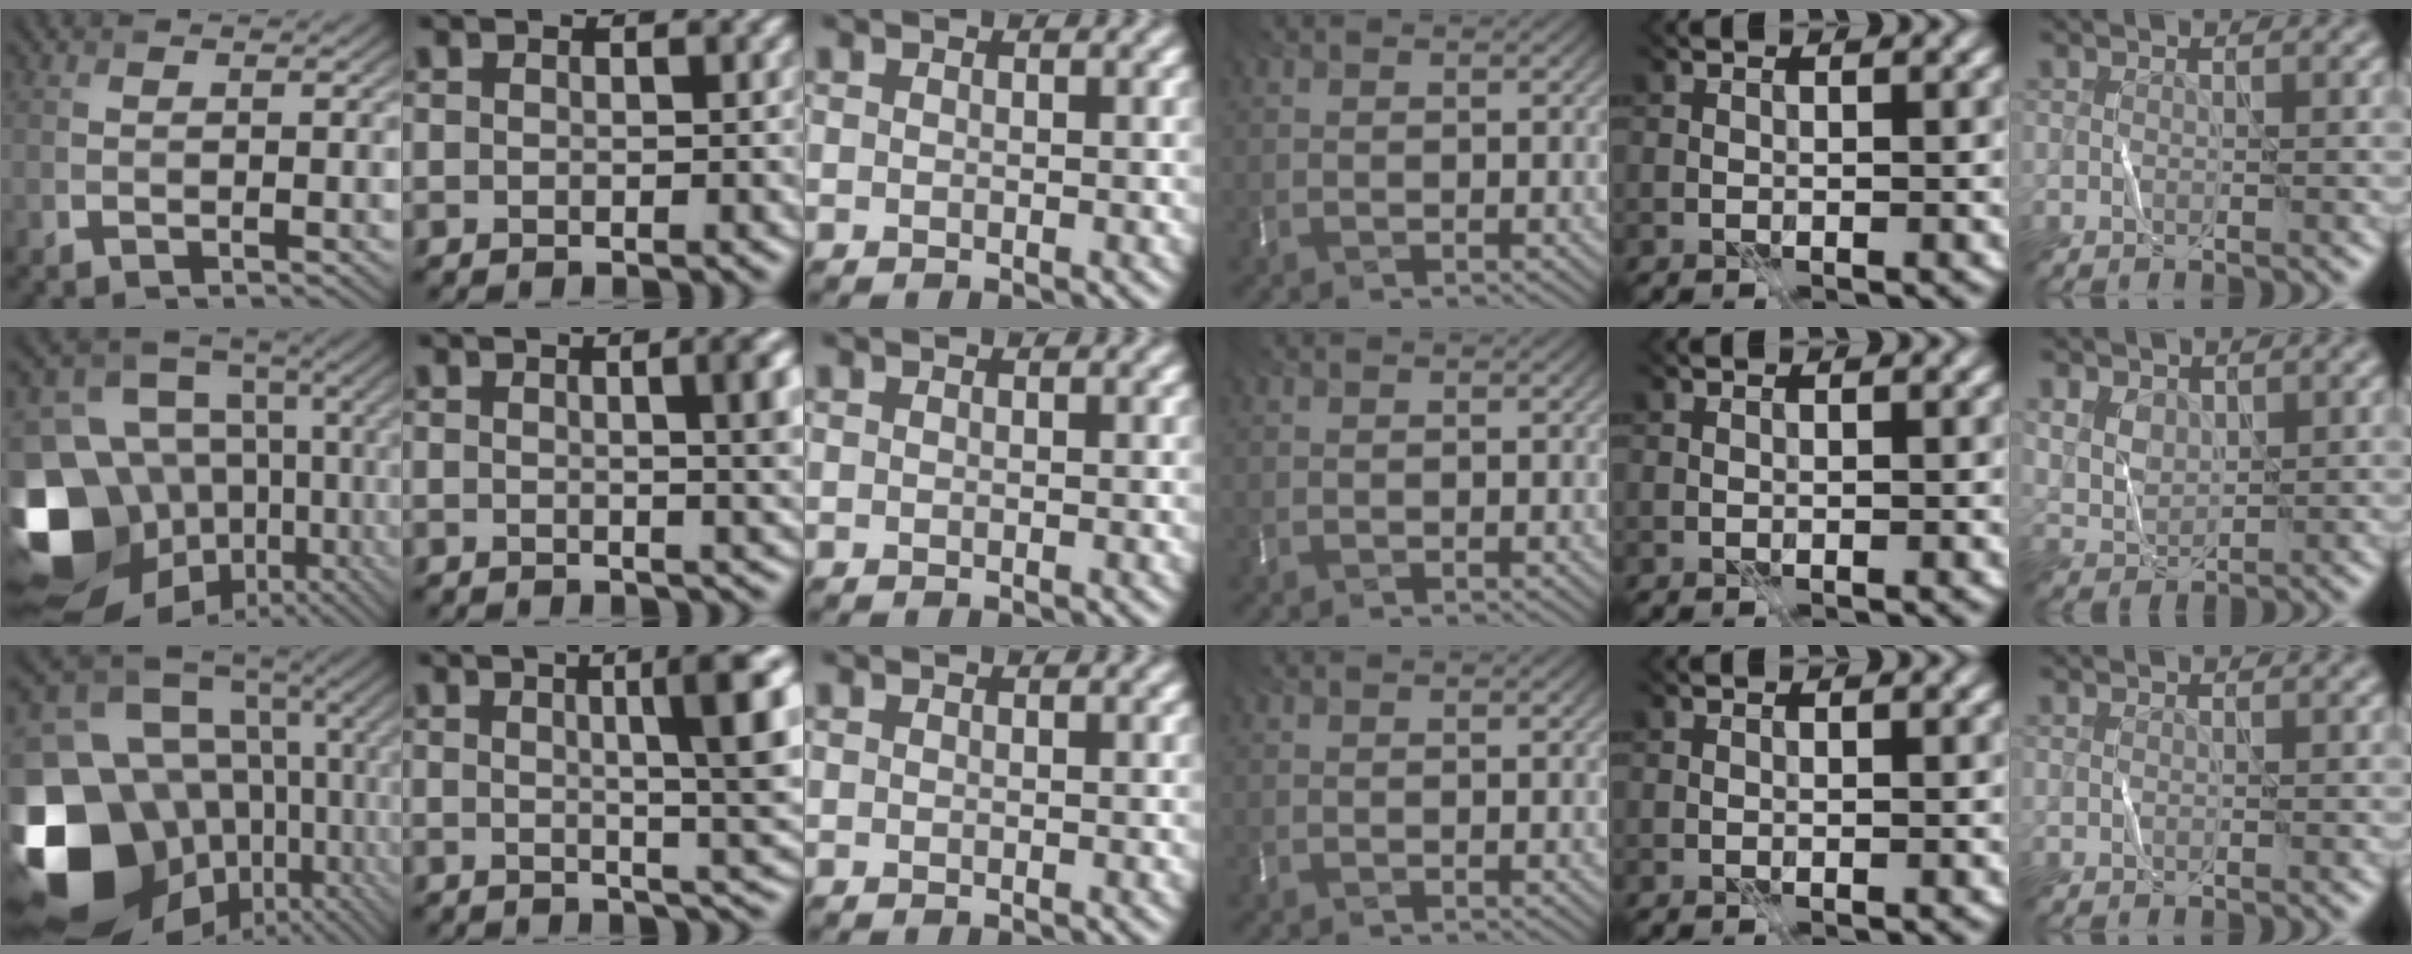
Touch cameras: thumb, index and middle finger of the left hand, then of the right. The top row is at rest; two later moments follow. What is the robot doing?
{"motion": "fold", "object": "bubble wrap"}